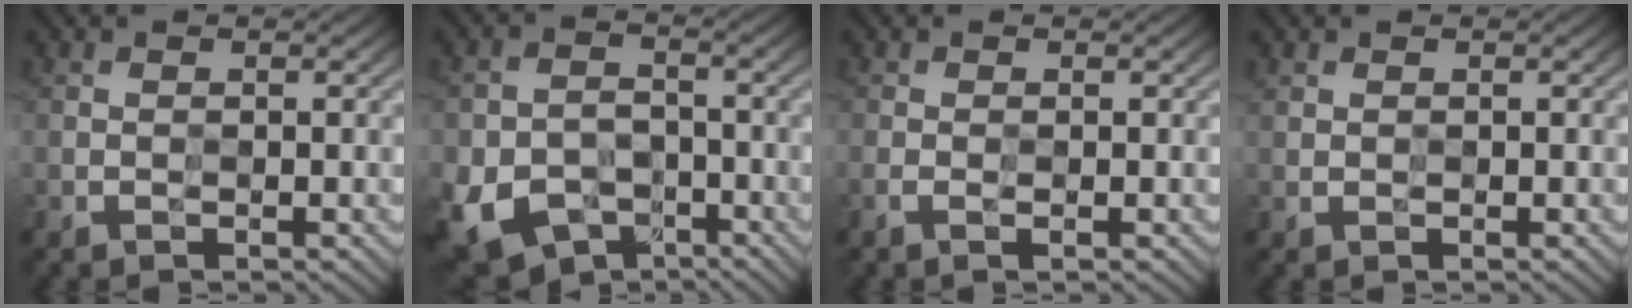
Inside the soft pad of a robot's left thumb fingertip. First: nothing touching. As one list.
[{"total": 10.5, "force": [-5.7, 7.2, 5.1], "torque": [-0.111, -0.031, -0.102]}, {"total": 1.0, "force": [-0.4, 0.2, 0.9], "torque": [-0.023, -0.003, -0.010]}, {"total": 0.7, "force": [0.5, 0.4, 0.2], "torque": [-0.004, -0.001, 0.015]}]